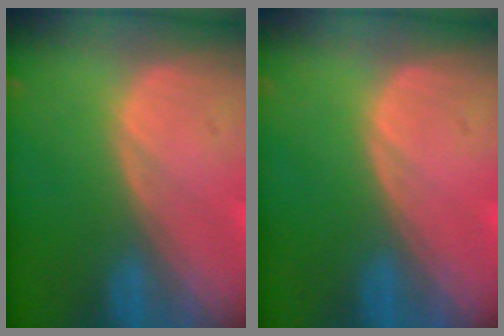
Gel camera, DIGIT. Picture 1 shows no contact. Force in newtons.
{"total": 0.0}